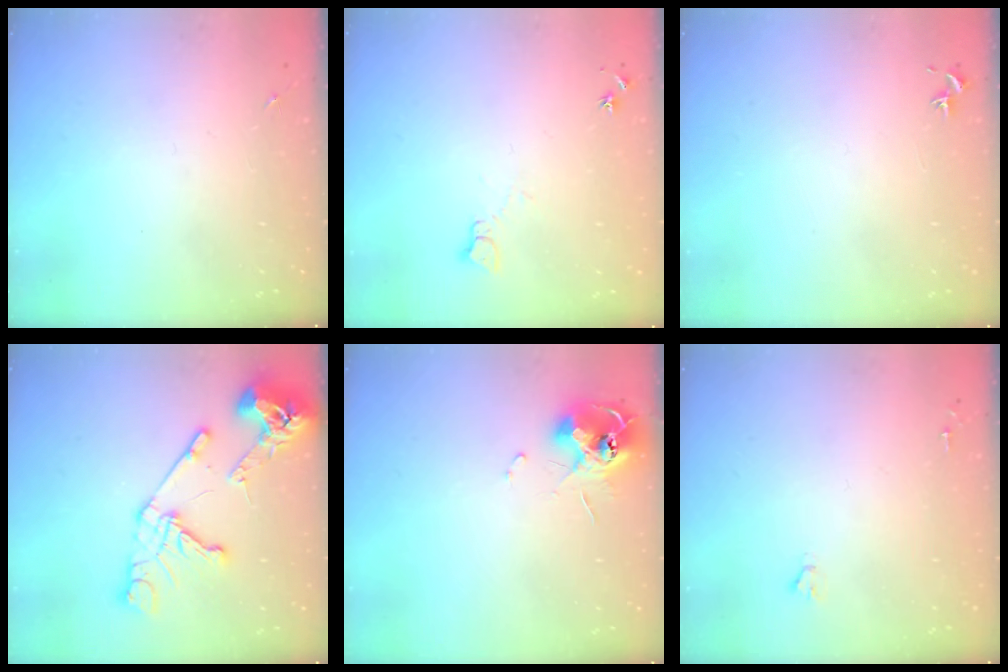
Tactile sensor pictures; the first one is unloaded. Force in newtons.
{"total": 5.4, "press": 5.3, "slide": 0.7}
{"total": 0.8, "press": 0.7, "slide": 0.3}
{"total": 17.0, "press": 16.9, "slide": 1.9}
{"total": 11.7, "press": 11.7, "slide": 0.9}
{"total": 1.6, "press": 1.6, "slide": 0.1}